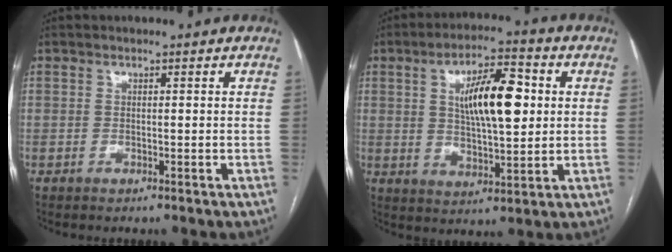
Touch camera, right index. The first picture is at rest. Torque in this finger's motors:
{"motor_torque": [1.27, 0.87, 0.58, 0.16]}